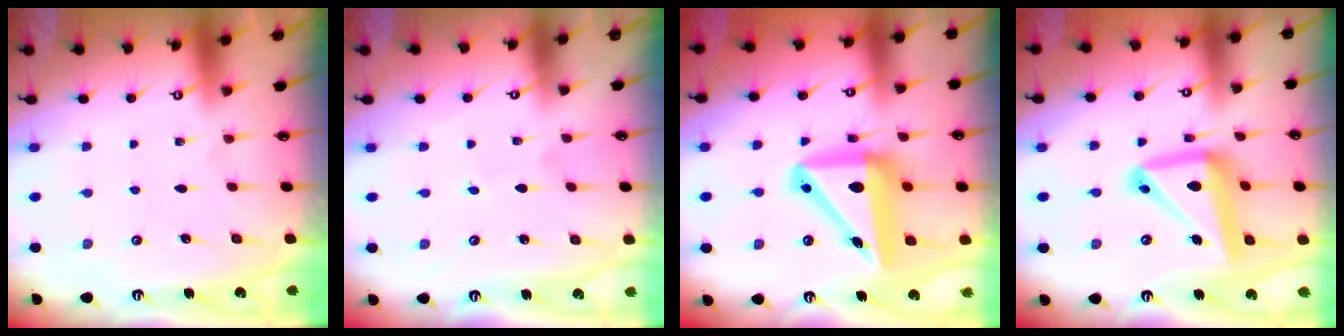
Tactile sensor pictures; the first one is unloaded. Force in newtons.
{"total": 1.5, "press": 1.5, "slide": 0.1}
{"total": 16.4, "press": 16.0, "slide": 3.7}
{"total": 16.1, "press": 16.0, "slide": 1.8}